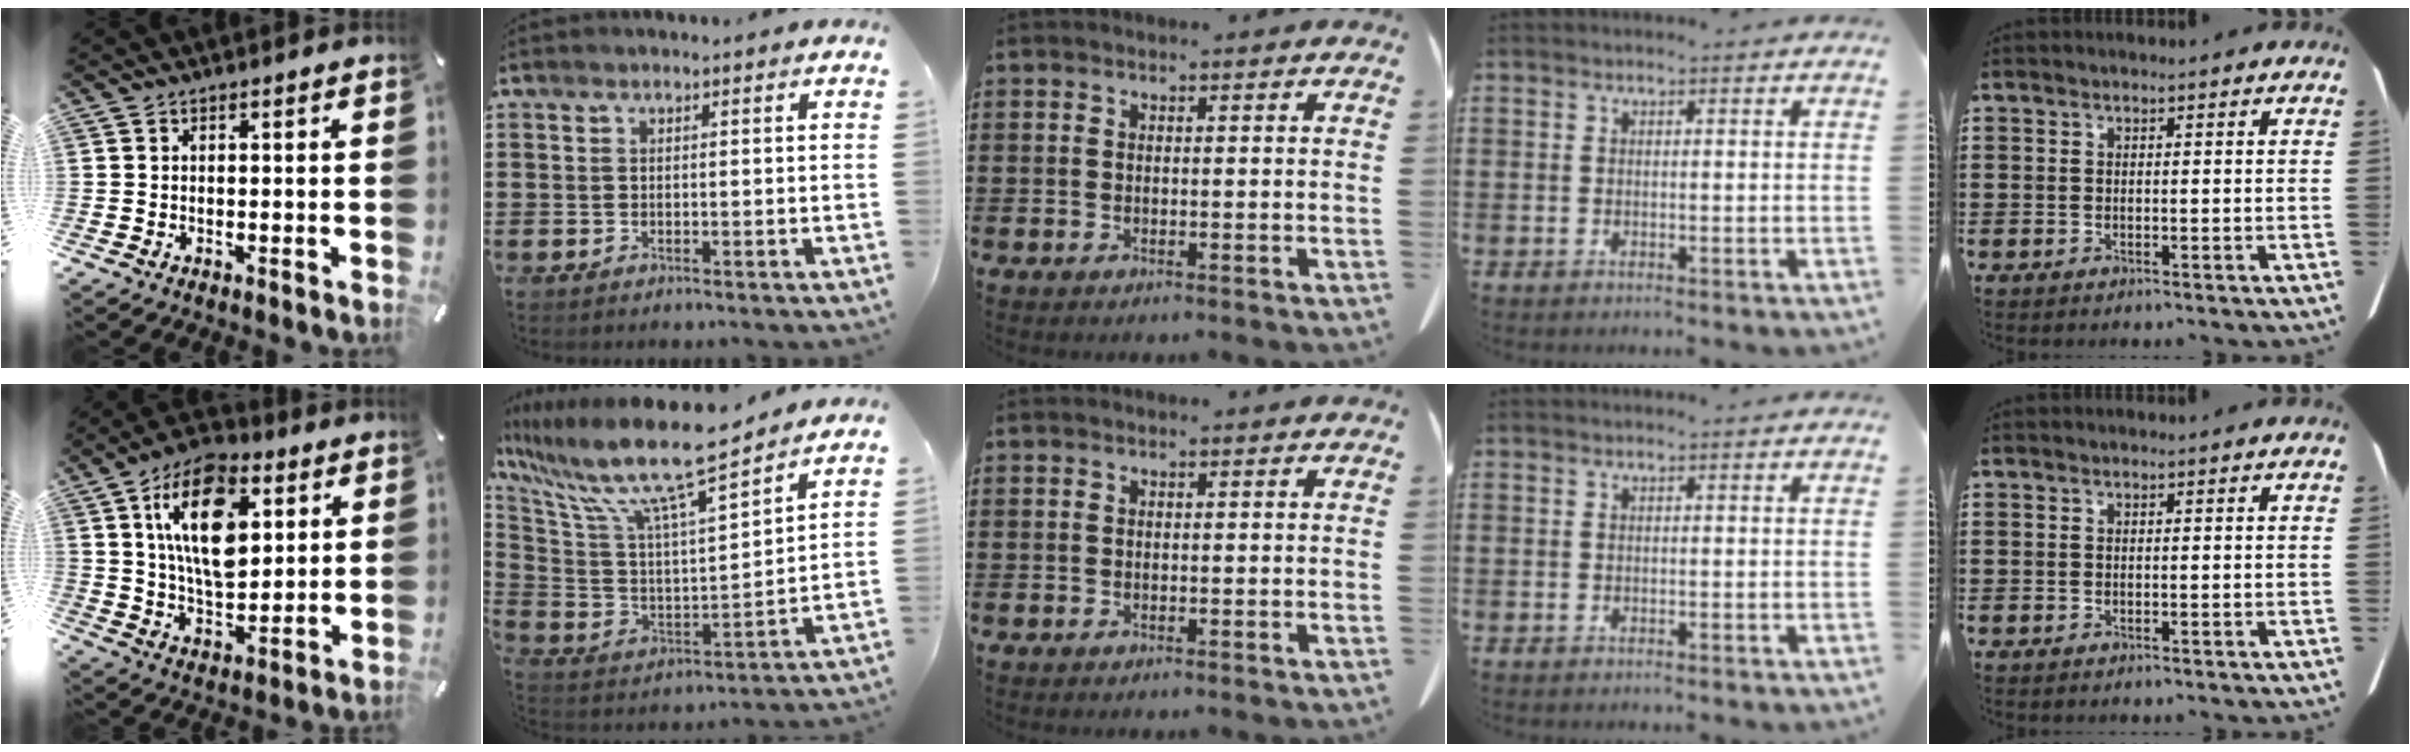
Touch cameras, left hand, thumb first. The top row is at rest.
{"thumb": {"total": 18.1, "force": [6.0, 10.7, 13.3], "torque": [-0.245, -0.006, 0.101]}, "index": {"total": 13.4, "force": [10.4, 1.1, 8.4], "torque": [-0.207, -0.067, 0.172]}}